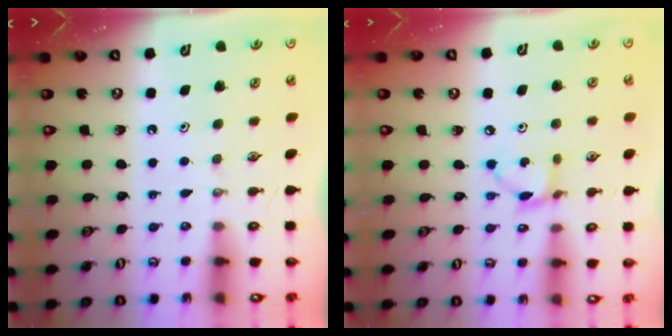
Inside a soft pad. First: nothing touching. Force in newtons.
{"total": 5.8, "press": 5.8, "slide": 0.2}